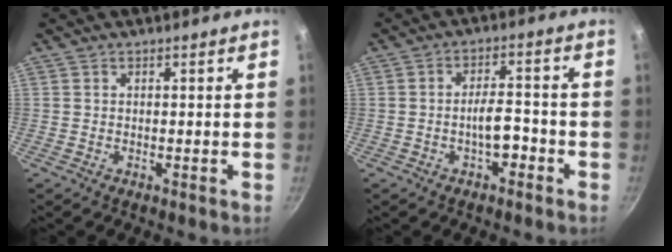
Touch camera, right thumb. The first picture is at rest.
{"total": 5.1, "force": [-2.2, 2.0, 4.1], "torque": [-0.053, 0.026, -0.037]}